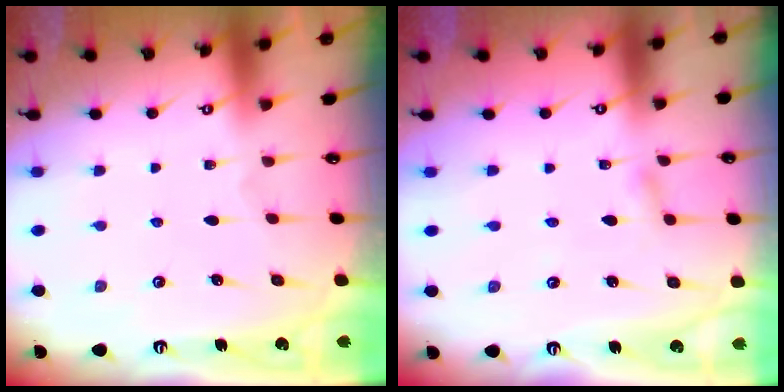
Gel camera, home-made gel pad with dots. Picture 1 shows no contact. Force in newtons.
{"total": 2.8, "press": 2.8, "slide": 0.3}